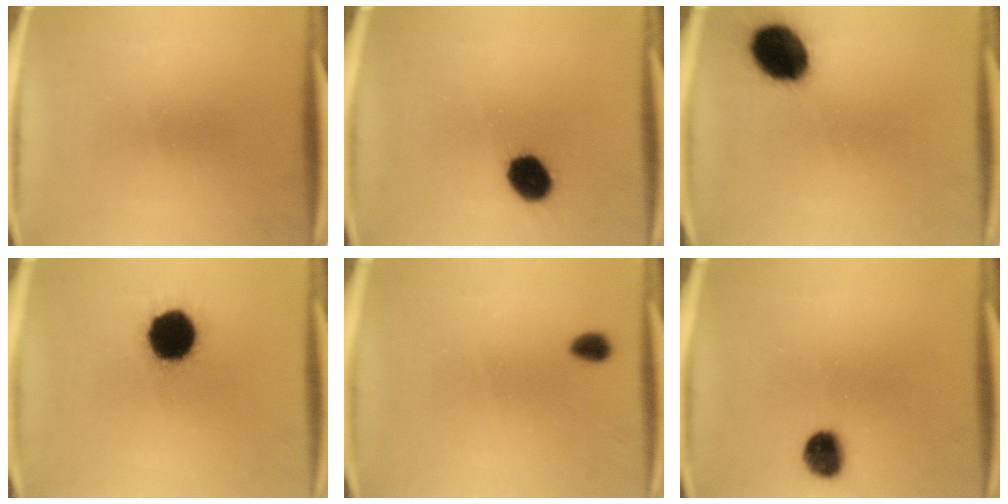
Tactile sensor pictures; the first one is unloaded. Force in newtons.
{"total": 8.6}
{"total": 13.8}
{"total": 16.3}
{"total": 3.0}
{"total": 6.3}